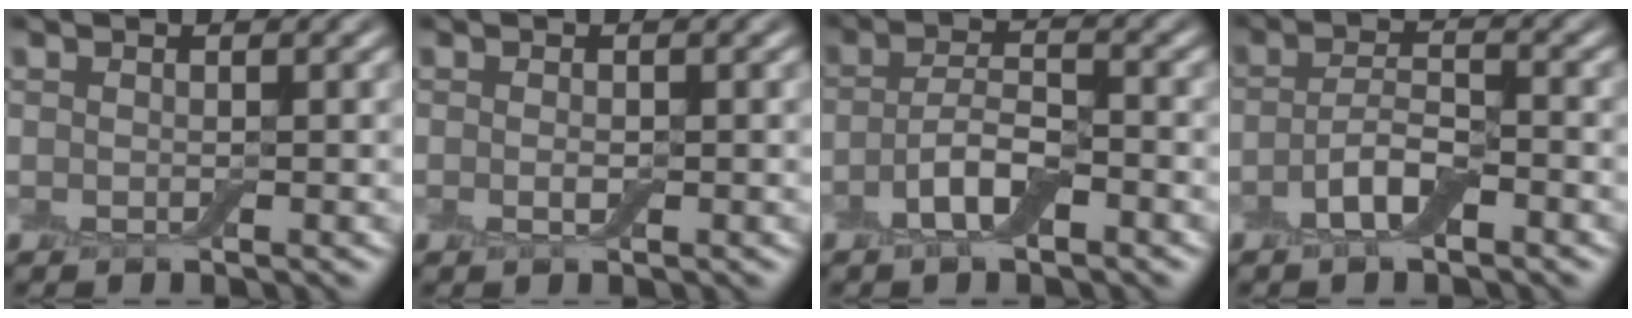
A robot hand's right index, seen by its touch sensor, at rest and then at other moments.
{"total": 0.9, "force": [-0.1, 0.4, 0.8], "torque": [-0.018, -0.002, -0.003]}
{"total": 3.7, "force": [-1.6, 1.4, 3.1], "torque": [-0.064, 0.004, -0.035]}
{"total": 3.4, "force": [-1.6, 1.2, 2.7], "torque": [-0.059, 0.004, -0.035]}